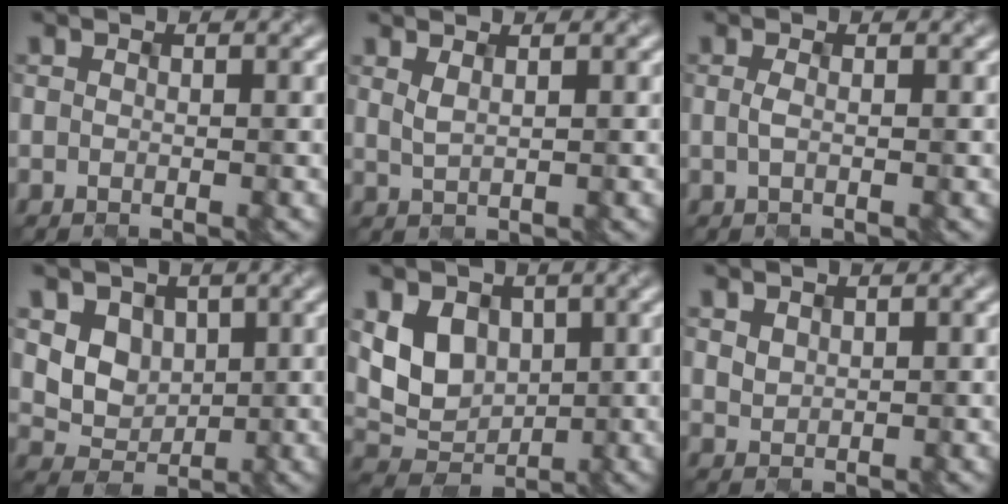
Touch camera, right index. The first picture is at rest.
{"total": 1.3, "force": [0.7, 0.5, 0.9], "torque": [-0.018, 0.001, 0.014]}
{"total": 0.8, "force": [-0.1, 0.3, 0.8], "torque": [-0.013, 0.000, -0.002]}
{"total": 3.9, "force": [1.1, 3.3, 1.8], "torque": [-0.048, -0.010, 0.029]}
{"total": 5.2, "force": [1.2, 4.1, 3.0], "torque": [-0.056, -0.007, 0.017]}
{"total": 1.1, "force": [0.8, 0.7, 0.3], "torque": [-0.011, 0.000, 0.020]}